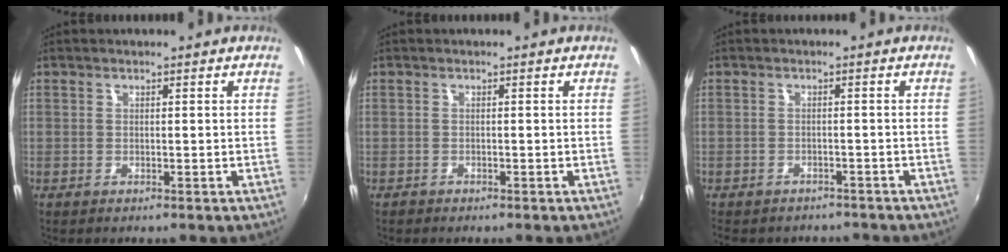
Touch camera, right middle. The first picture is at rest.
{"total": 0.7, "force": [-0.6, 0.4, 0.0], "torque": [-0.004, -0.001, -0.012]}
{"total": 8.2, "force": [-7.1, 2.9, 2.9], "torque": [-0.071, -0.032, -0.097]}